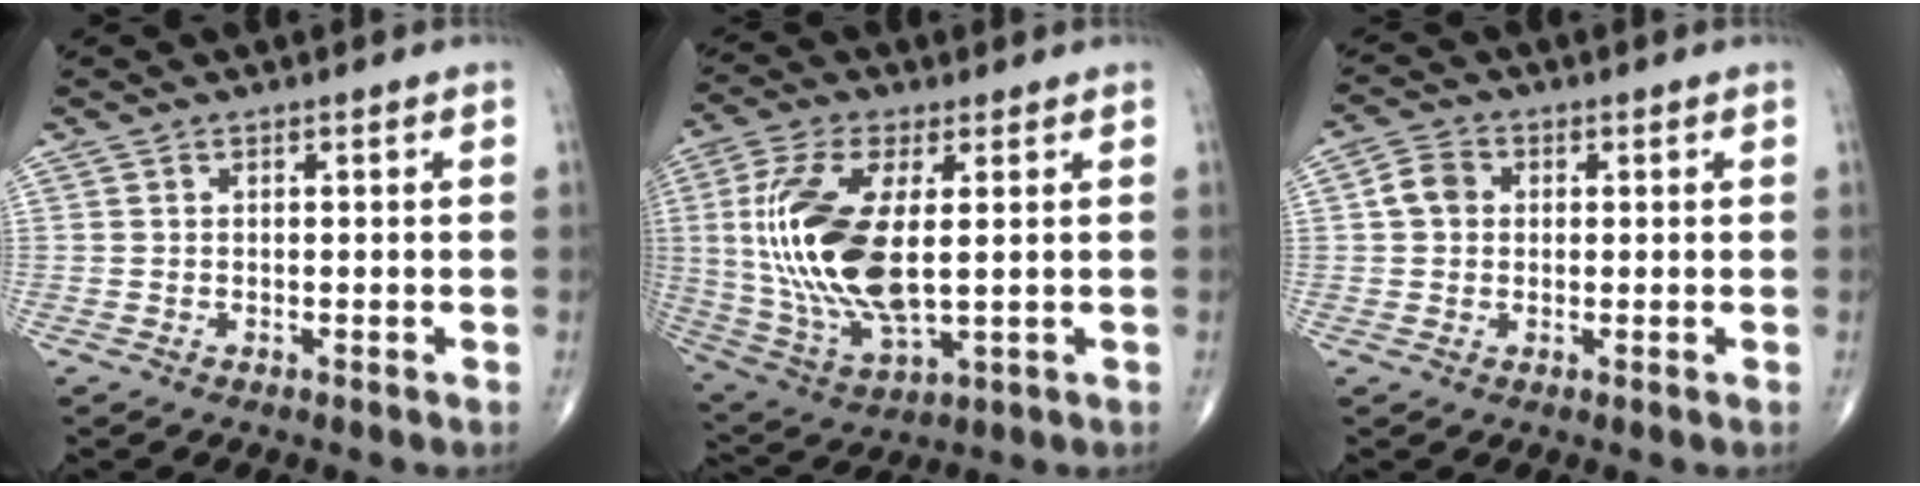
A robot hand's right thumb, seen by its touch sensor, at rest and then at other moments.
{"total": 19.1, "force": [1.6, 8.3, 17.1], "torque": [-0.371, -0.016, 0.038]}
{"total": 4.3, "force": [0.5, 3.6, 2.3], "torque": [-0.036, 0.011, 0.004]}